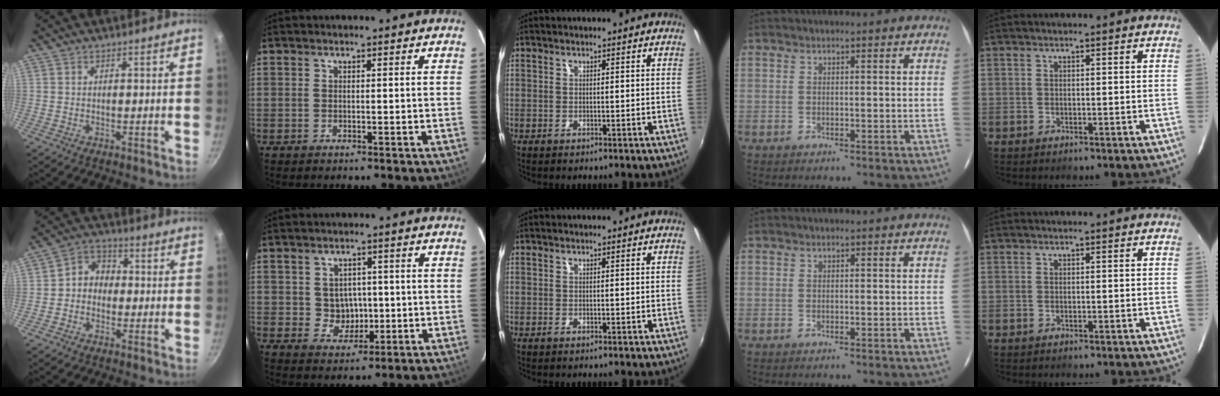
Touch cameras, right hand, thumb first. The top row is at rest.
{"thumb": {"total": 6.4, "force": [-0.4, 5.5, 3.4], "torque": [-0.022, 0.021, -0.025]}, "index": {"total": 4.9, "force": [0.1, 4.7, 1.4], "torque": [-0.030, 0.013, 0.012]}}